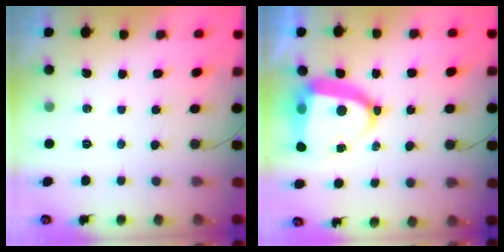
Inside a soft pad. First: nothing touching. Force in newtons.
{"total": 14.4, "press": 14.3, "slide": 1.4}